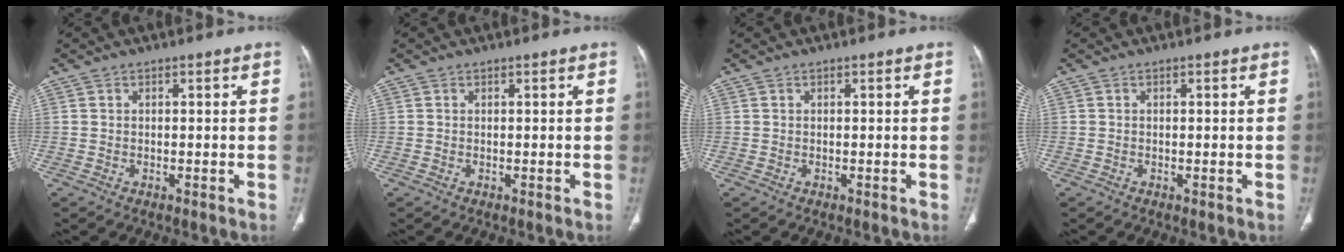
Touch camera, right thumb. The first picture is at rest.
{"total": 0.0}
{"total": 0.0}
{"total": 0.0}